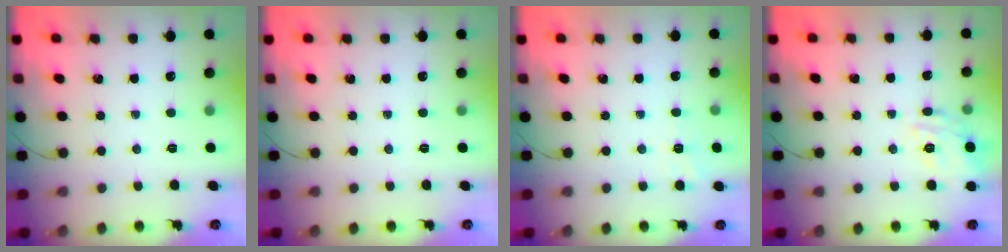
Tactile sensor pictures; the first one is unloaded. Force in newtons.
{"total": 0.0}
{"total": 1.9, "press": 0.5, "slide": 1.9}
{"total": 12.7, "press": 12.7, "slide": 0.6}